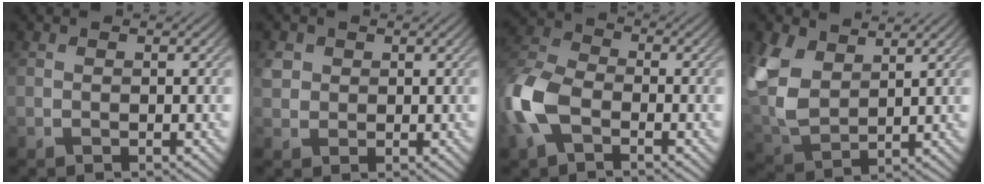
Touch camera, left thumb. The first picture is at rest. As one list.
[{"total": 1.8, "force": [0.8, 1.6, 0.4], "torque": [-0.015, 0.004, 0.016]}, {"total": 9.7, "force": [-3.3, 5.9, 7.0], "torque": [-0.188, -0.005, -0.084]}, {"total": 9.3, "force": [4.7, 5.1, 6.1], "torque": [-0.186, 0.009, 0.102]}]